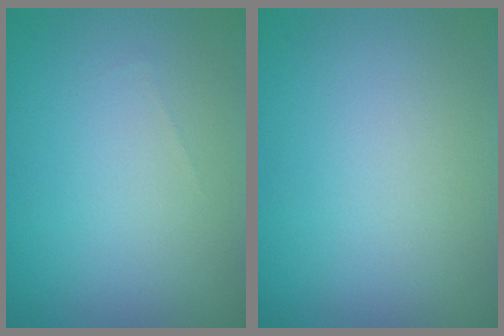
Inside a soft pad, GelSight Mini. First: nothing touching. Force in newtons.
{"total": 0.0}